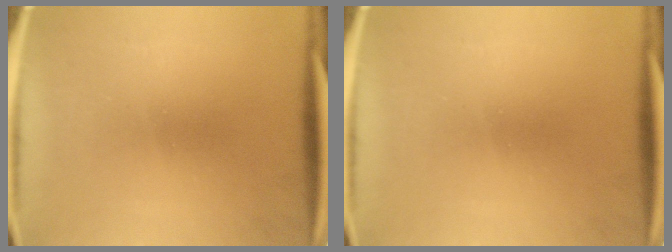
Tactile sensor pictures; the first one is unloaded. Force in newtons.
{"total": 0.0}